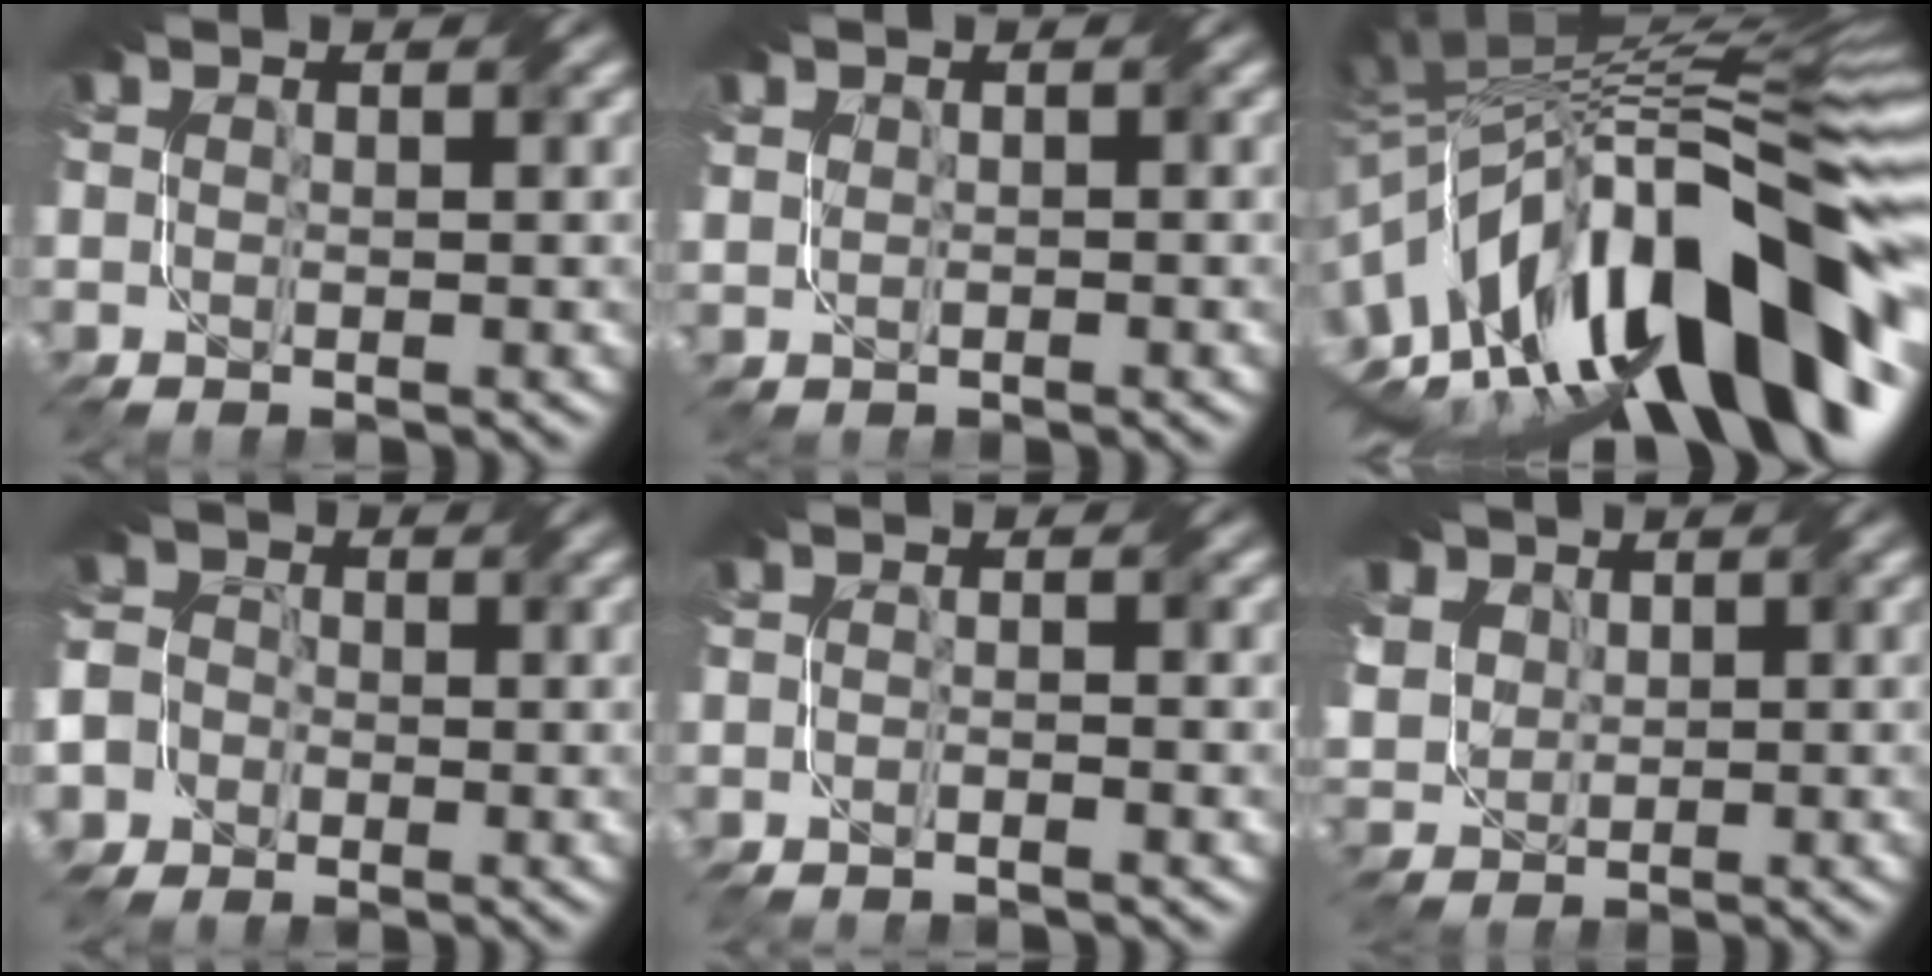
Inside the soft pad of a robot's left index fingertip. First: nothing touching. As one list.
[{"total": 1.1, "force": [0.4, 0.6, -0.8], "torque": [0.008, 0.001, 0.015]}, {"total": 15.7, "force": [-5.0, 6.1, 13.5], "torque": [-0.187, 0.043, -0.106]}, {"total": 5.6, "force": [-2.0, 5.2, 0.7], "torque": [-0.027, 0.011, -0.064]}, {"total": 1.7, "force": [-1.3, 0.5, 0.9], "torque": [-0.008, -0.006, -0.021]}, {"total": 7.1, "force": [3.2, 5.8, 2.7], "torque": [-0.098, 0.022, 0.066]}]